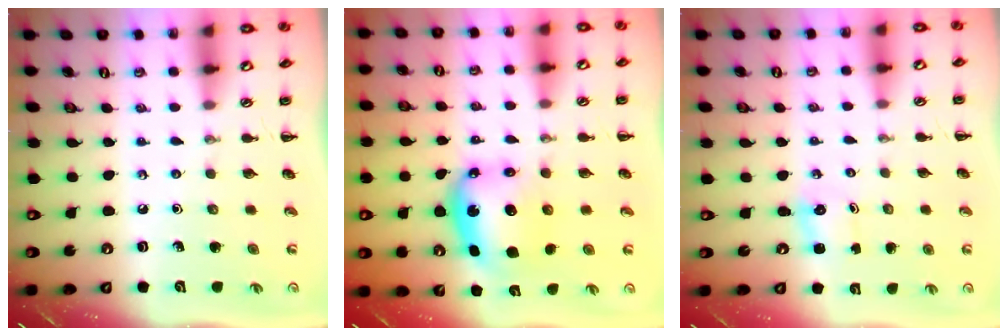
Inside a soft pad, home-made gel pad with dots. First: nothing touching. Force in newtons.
{"total": 6.4, "press": 6.3, "slide": 1.3}
{"total": 1.1, "press": 1.1, "slide": 0.4}